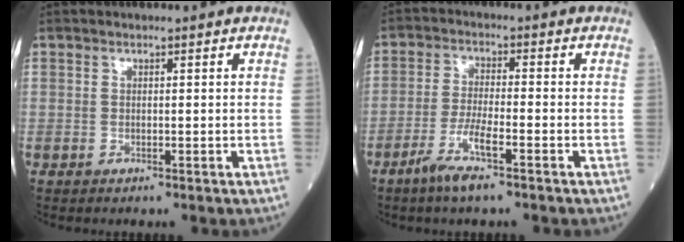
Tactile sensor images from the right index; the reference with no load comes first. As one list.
[{"total": 6.0, "force": [-3.7, 0.3, 4.8], "torque": [-0.097, -0.008, -0.072]}]